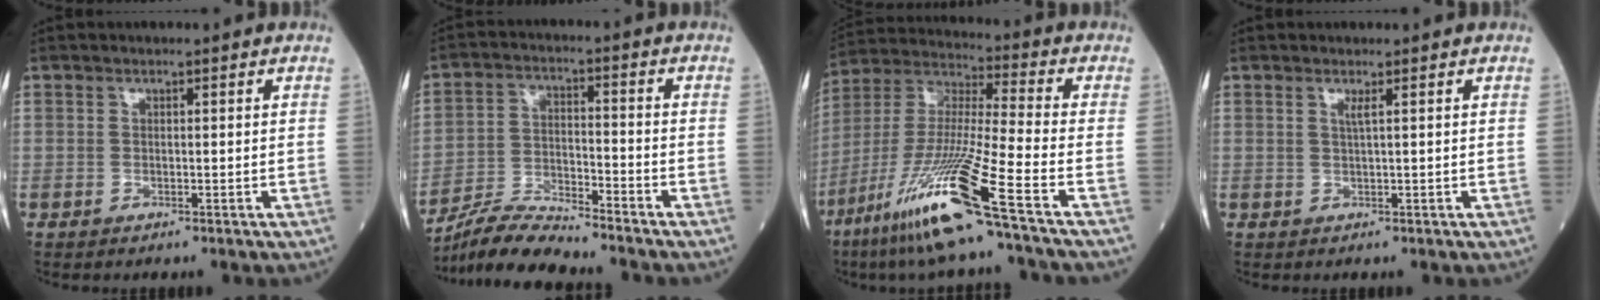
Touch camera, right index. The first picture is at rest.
{"total": 8.2, "force": [-8.0, -0.4, 1.8], "torque": [-0.038, -0.009, -0.150]}
{"total": 18.1, "force": [-9.9, -1.4, 15.1], "torque": [-0.329, -0.044, -0.192]}
{"total": 1.0, "force": [0.4, -0.3, 0.8], "torque": [-0.022, -0.004, 0.009]}